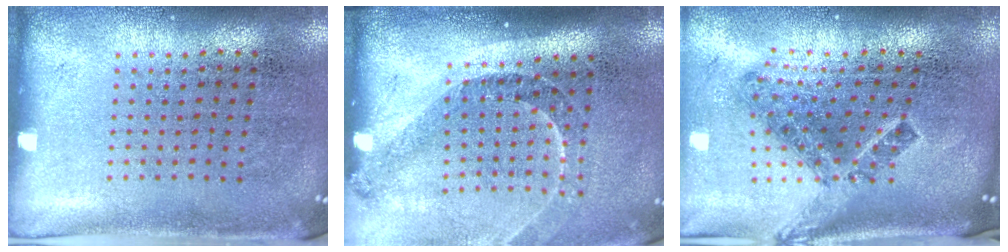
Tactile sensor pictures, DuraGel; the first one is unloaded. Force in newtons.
{"total": 1.4, "press": 1.3, "slide": 0.7}
{"total": 2.0, "press": 1.3, "slide": 1.6}